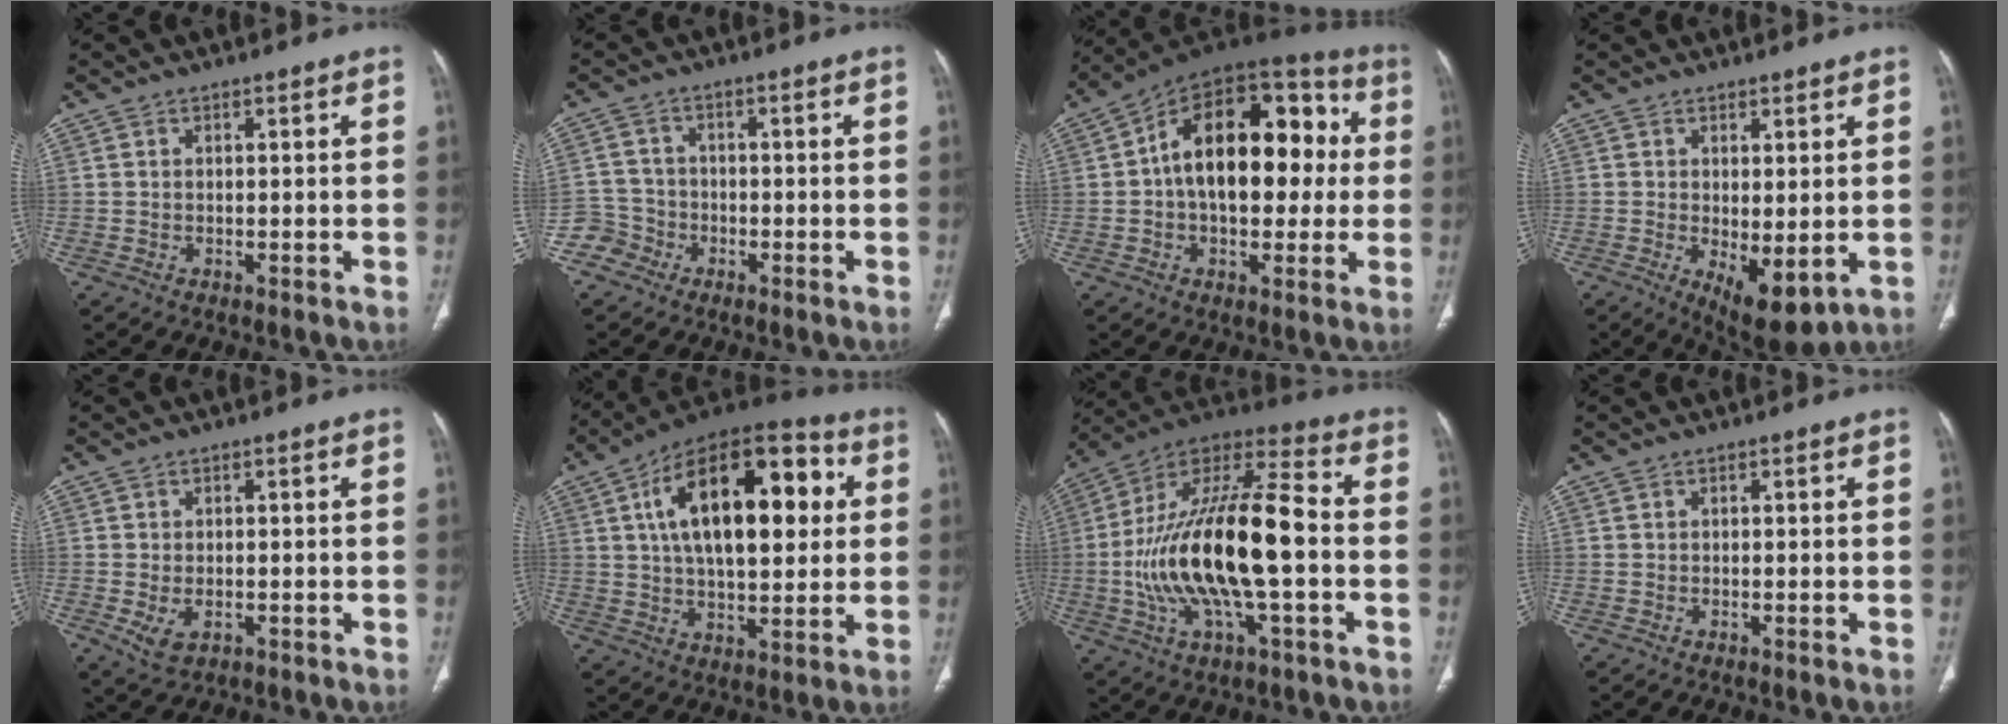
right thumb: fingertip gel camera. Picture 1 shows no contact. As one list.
[{"total": 4.5, "force": [-2.6, 3.7, -0.5], "torque": [0.030, 0.024, -0.055]}, {"total": 23.1, "force": [1.8, 13.5, 18.6], "torque": [-0.252, 0.043, 0.017]}, {"total": 8.4, "force": [-1.3, 3.7, 7.4], "torque": [-0.107, -0.017, -0.004]}, {"total": 4.0, "force": [-1.0, 2.5, 2.9], "torque": [-0.058, -0.003, -0.007]}, {"total": 24.8, "force": [5.6, 12.3, 20.8], "torque": [-0.306, 0.017, 0.080]}, {"total": 25.0, "force": [-3.1, 9.0, 23.1], "torque": [-0.452, 0.033, -0.052]}, {"total": 0.0}]